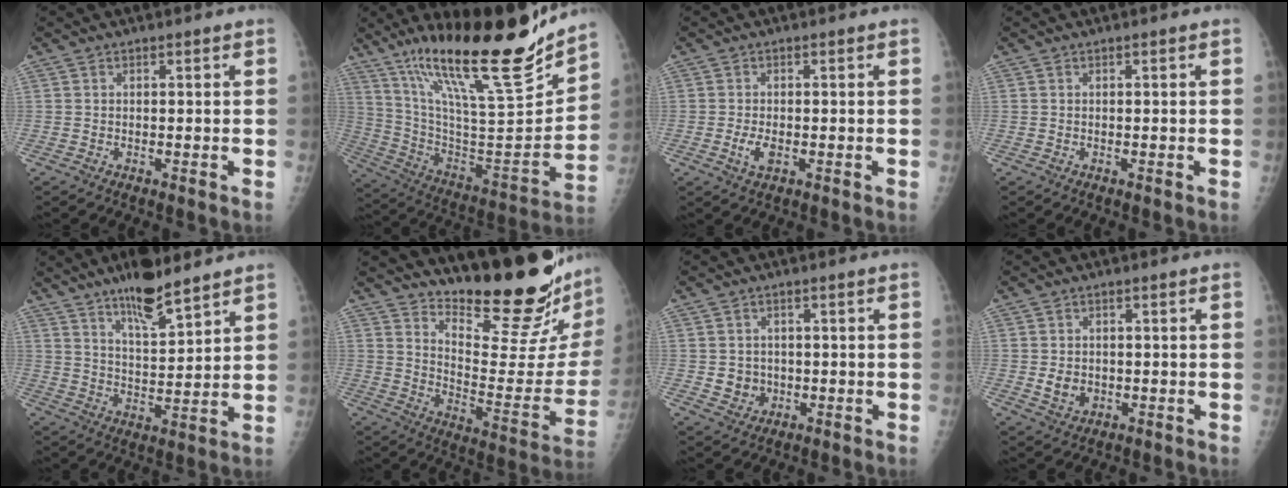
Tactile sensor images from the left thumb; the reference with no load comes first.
{"total": 28.0, "force": [20.4, 5.2, 18.4], "torque": [-0.276, -0.094, 0.350]}
{"total": 2.9, "force": [-0.7, 1.6, 2.4], "torque": [-0.047, -0.003, -0.012]}
{"total": 0.0}
{"total": 11.0, "force": [8.2, 2.7, 6.8], "torque": [-0.100, -0.055, 0.144]}
{"total": 23.1, "force": [20.2, 3.1, 10.9], "torque": [-0.127, -0.187, 0.284]}
{"total": 4.0, "force": [-0.2, 3.7, 1.4], "torque": [-0.003, 0.002, 0.005]}
{"total": 3.9, "force": [-0.3, 3.2, 2.2], "torque": [-0.022, -0.001, 0.006]}